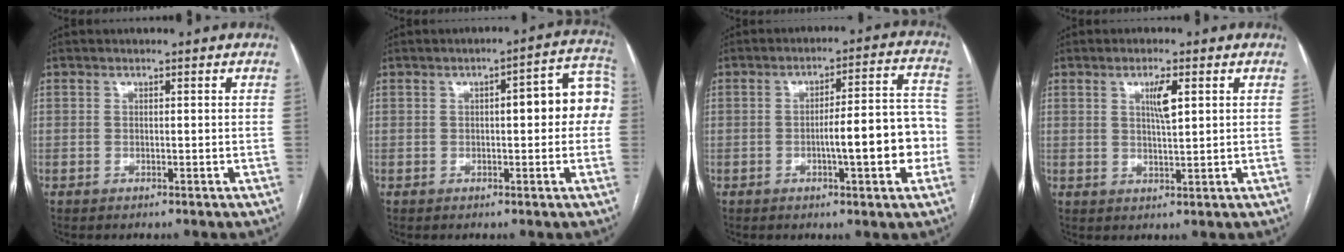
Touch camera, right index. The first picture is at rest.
{"total": 8.7, "force": [0.6, 2.3, 8.4], "torque": [-0.098, 0.038, 0.003]}
{"total": 11.2, "force": [-2.4, 2.1, 10.7], "torque": [-0.145, 0.026, -0.031]}
{"total": 3.8, "force": [1.4, 0.5, 3.5], "torque": [-0.061, -0.002, 0.024]}